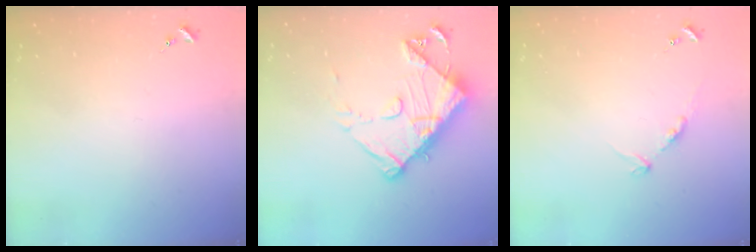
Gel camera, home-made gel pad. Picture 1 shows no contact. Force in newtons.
{"total": 13.6, "press": 13.5, "slide": 1.3}
{"total": 5.3, "press": 5.2, "slide": 0.7}